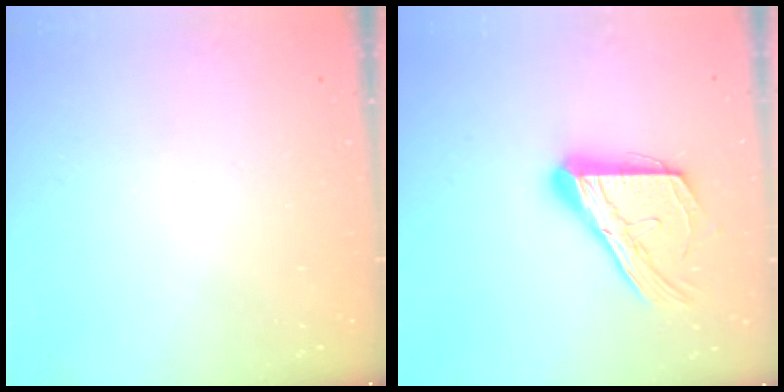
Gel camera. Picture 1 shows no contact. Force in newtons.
{"total": 15.8, "press": 15.7, "slide": 1.0}